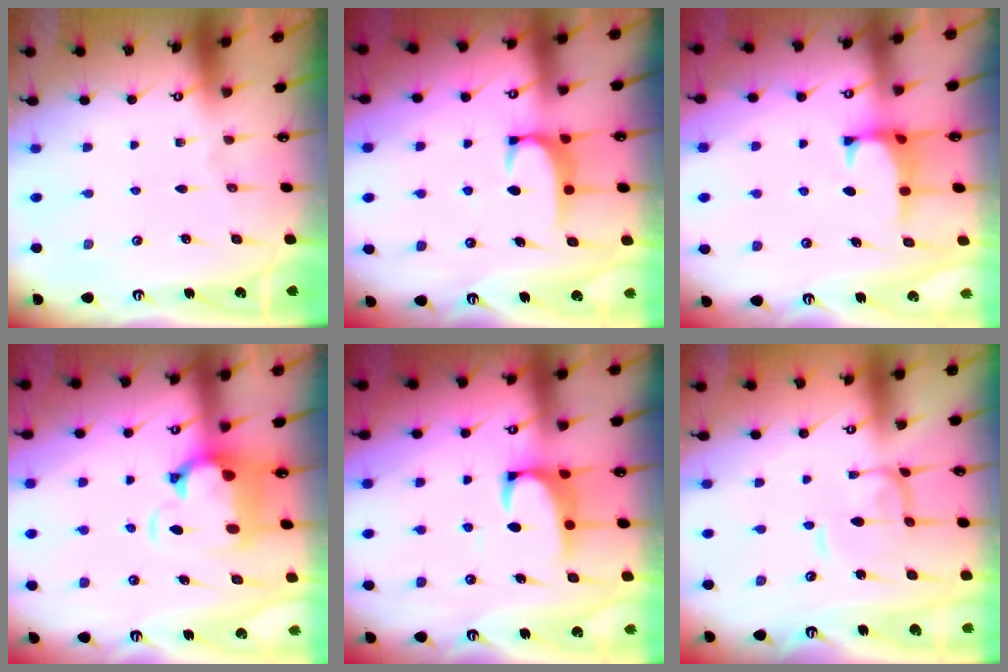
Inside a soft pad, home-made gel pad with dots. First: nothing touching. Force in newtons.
{"total": 2.0, "press": 1.9, "slide": 0.6}
{"total": 1.1, "press": 0.9, "slide": 0.6}
{"total": 3.4, "press": 3.0, "slide": 1.6}
{"total": 2.2, "press": 2.0, "slide": 0.9}
{"total": 0.0}